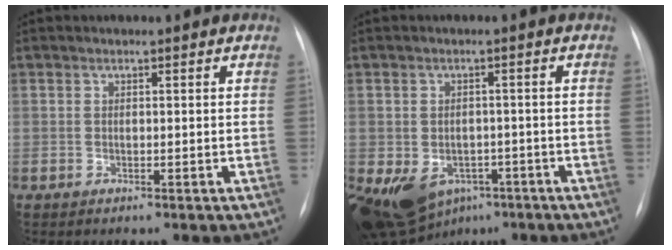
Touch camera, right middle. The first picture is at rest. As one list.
[{"total": 12.2, "force": [-6.2, 8.6, 6.0], "torque": [-0.125, 0.004, -0.084]}]